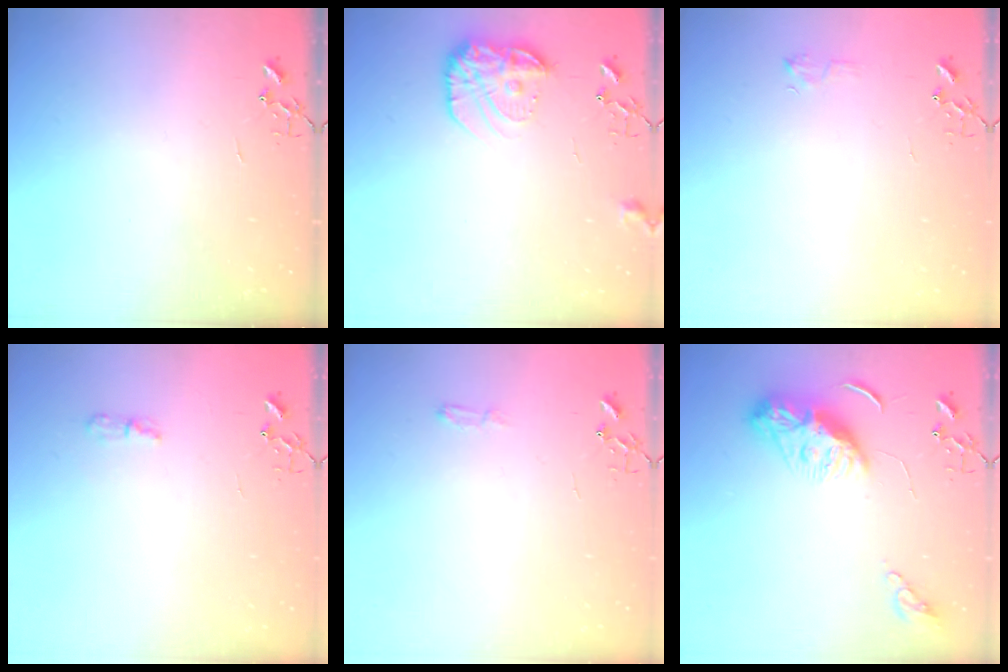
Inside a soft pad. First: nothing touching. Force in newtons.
{"total": 13.9, "press": 13.9, "slide": 1.0}
{"total": 5.5, "press": 5.4, "slide": 0.8}
{"total": 4.7, "press": 4.7, "slide": 0.7}
{"total": 3.8, "press": 3.8, "slide": 0.5}
{"total": 9.9, "press": 9.8, "slide": 1.1}